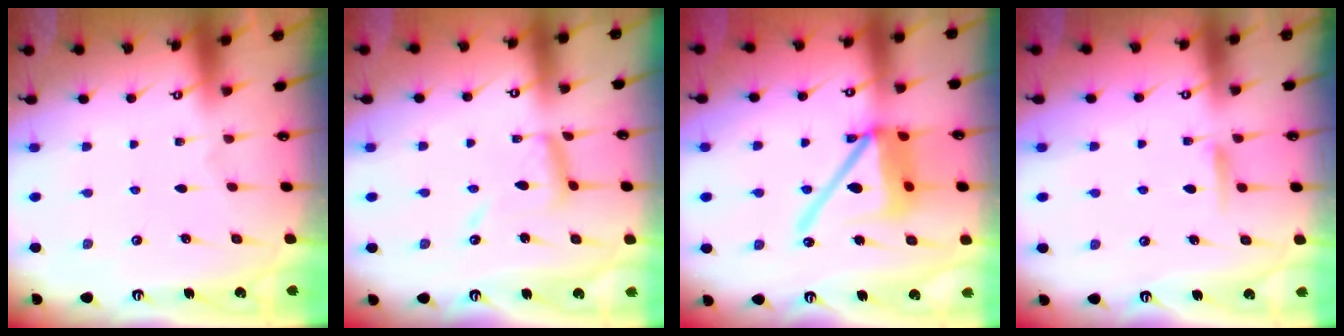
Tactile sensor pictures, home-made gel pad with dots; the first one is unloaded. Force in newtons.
{"total": 10.4, "press": 10.4, "slide": 0.9}
{"total": 17.4, "press": 17.3, "slide": 1.9}
{"total": 6.2, "press": 6.2, "slide": 0.7}